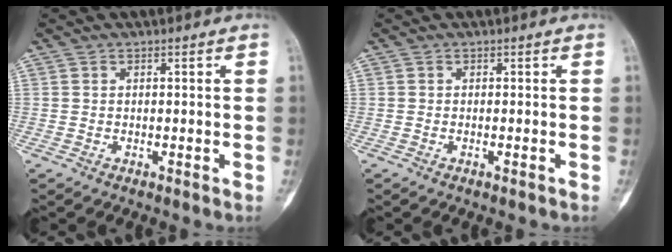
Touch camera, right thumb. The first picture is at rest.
{"total": 0.5, "force": [-0.3, 0.1, 0.4], "torque": [-0.011, 0.002, -0.004]}